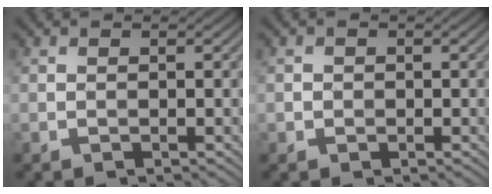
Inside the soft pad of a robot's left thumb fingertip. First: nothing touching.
{"total": 0.8, "force": [-0.2, 0.8, 0.1], "torque": [-0.002, -0.003, -0.005]}